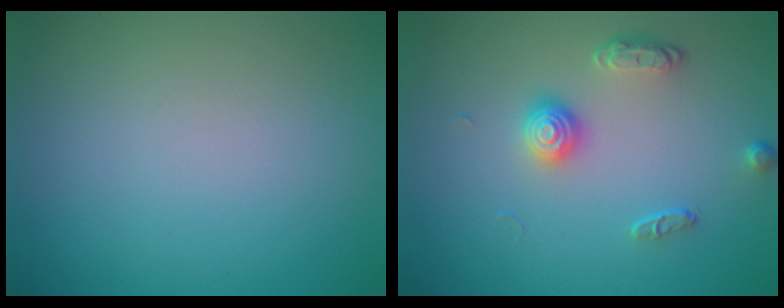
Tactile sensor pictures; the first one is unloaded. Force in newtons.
{"total": 2.3, "press": 1.8, "slide": 1.4}